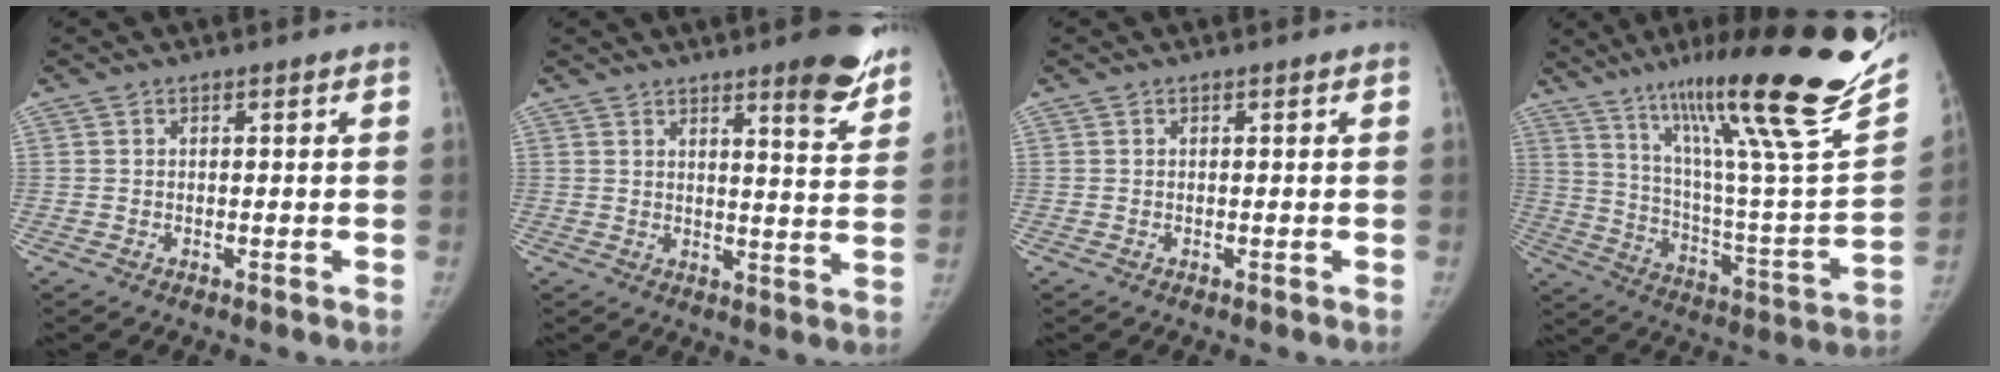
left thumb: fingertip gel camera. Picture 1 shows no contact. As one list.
[{"total": 9.2, "force": [6.6, 1.7, 6.2], "torque": [-0.057, -0.044, 0.084]}, {"total": 0.0}, {"total": 34.0, "force": [24.1, 3.8, 23.6], "torque": [-0.336, -0.116, 0.364]}]